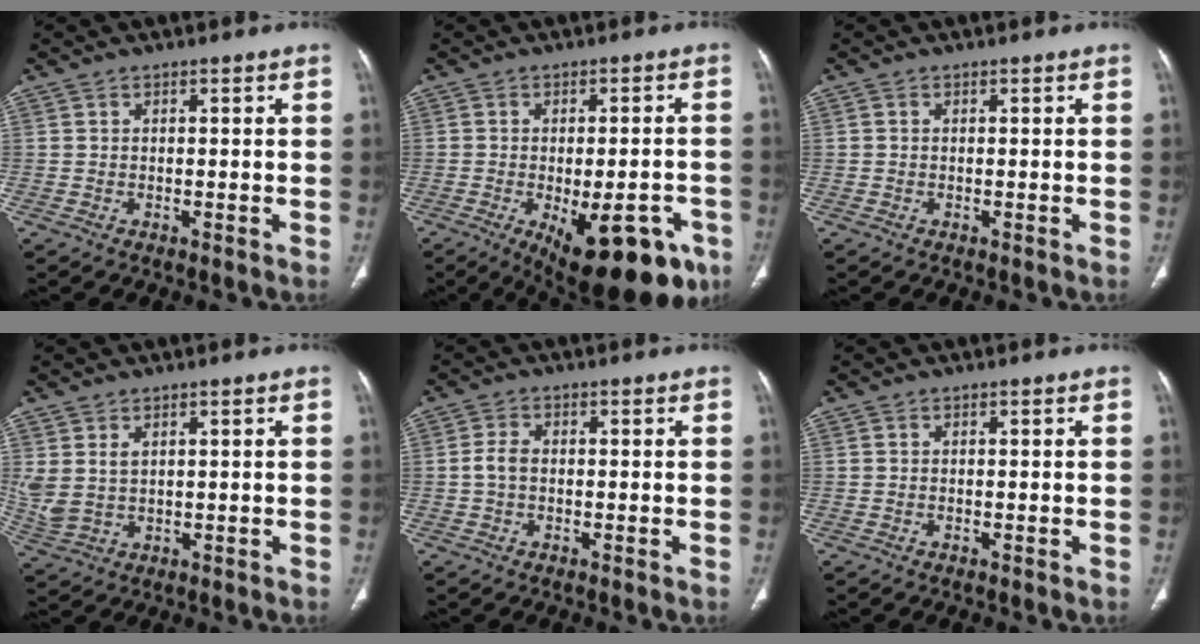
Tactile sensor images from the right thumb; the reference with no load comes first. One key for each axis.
{"total": 19.1, "fx": -8.7, "fy": 8.4, "fz": 14.8, "tx": -0.149, "ty": 0.014, "tz": -0.102}
{"total": 0.0}
{"total": 4.9, "fx": 1.6, "fy": 3.0, "fz": 3.5, "tx": -0.087, "ty": -0.001, "tz": 0.046}
{"total": 2.6, "fx": -0.3, "fy": 1.7, "fz": 2.0, "tx": -0.041, "ty": 0.006, "tz": -0.011}
{"total": 0.0}